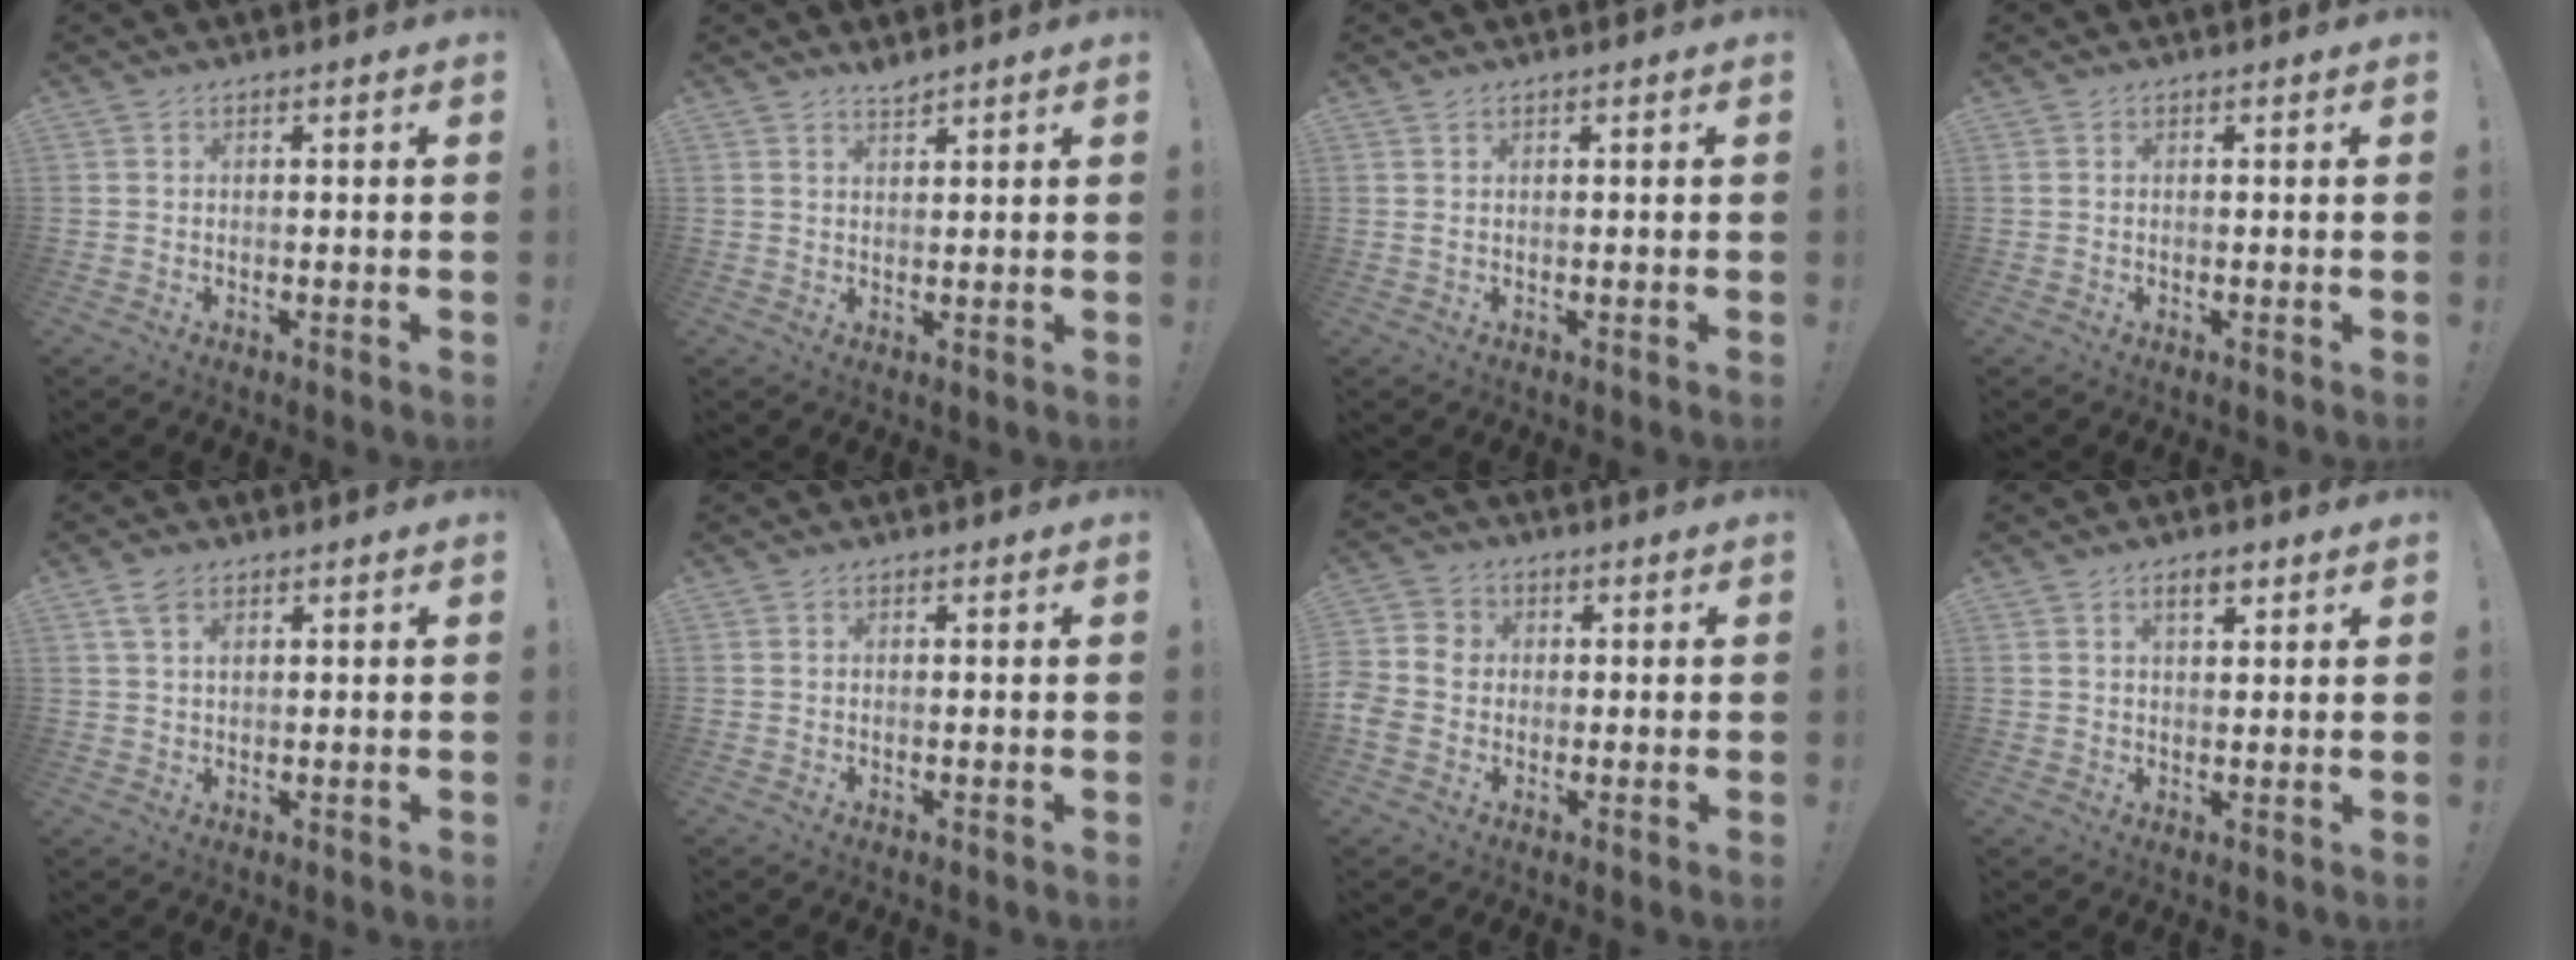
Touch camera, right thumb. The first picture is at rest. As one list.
[{"total": 2.1, "force": [2.0, 0.1, 0.5], "torque": [0.001, -0.015, 0.035]}, {"total": 0.9, "force": [0.5, 0.1, 0.7], "torque": [-0.011, -0.001, 0.008]}, {"total": 0.0}, {"total": 3.0, "force": [1.6, 1.7, 1.9], "torque": [-0.027, -0.003, 0.026]}, {"total": 0.0}, {"total": 6.7, "force": [-1.5, 5.8, 3.1], "torque": [-0.074, 0.019, -0.027]}, {"total": 3.8, "force": [2.0, 1.7, 2.7], "torque": [-0.038, -0.003, 0.031]}]